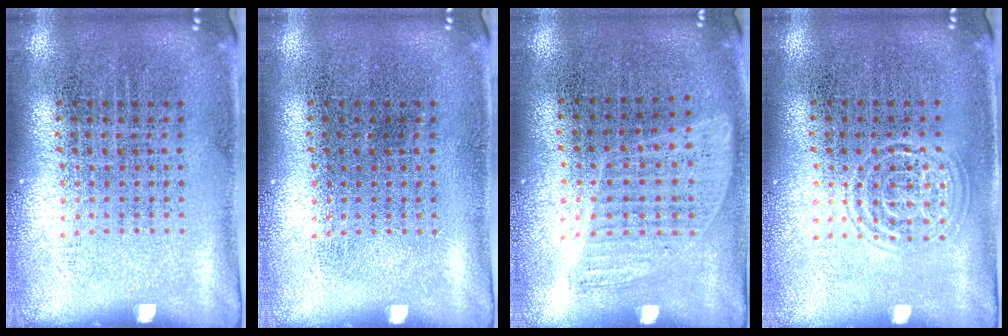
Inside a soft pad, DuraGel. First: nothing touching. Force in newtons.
{"total": 0.0}
{"total": 0.8, "press": 0.7, "slide": 0.4}
{"total": 1.4, "press": 1.4, "slide": 0.1}